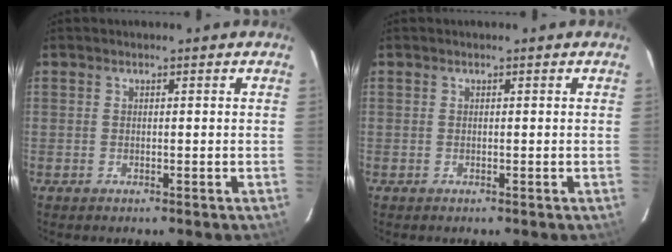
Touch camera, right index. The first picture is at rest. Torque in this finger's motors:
{"motor_torque": [0.00, 0.00, 0.03, 0.00]}